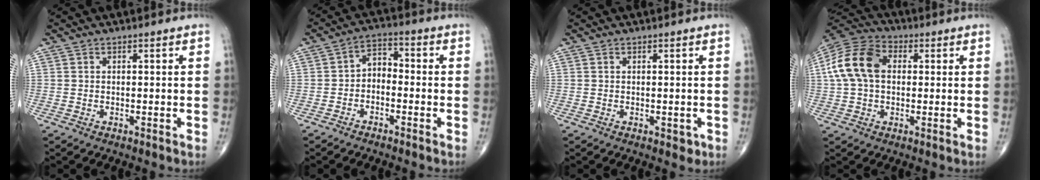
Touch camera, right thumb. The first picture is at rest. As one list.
[{"total": 4.6, "force": [-1.4, 3.2, 3.1], "torque": [-0.039, 0.031, -0.037]}, {"total": 1.2, "force": [-0.3, 0.9, 0.8], "torque": [0.001, 0.000, -0.001]}, {"total": 13.2, "force": [1.7, 9.1, 9.4], "torque": [-0.183, 0.031, 0.022]}]